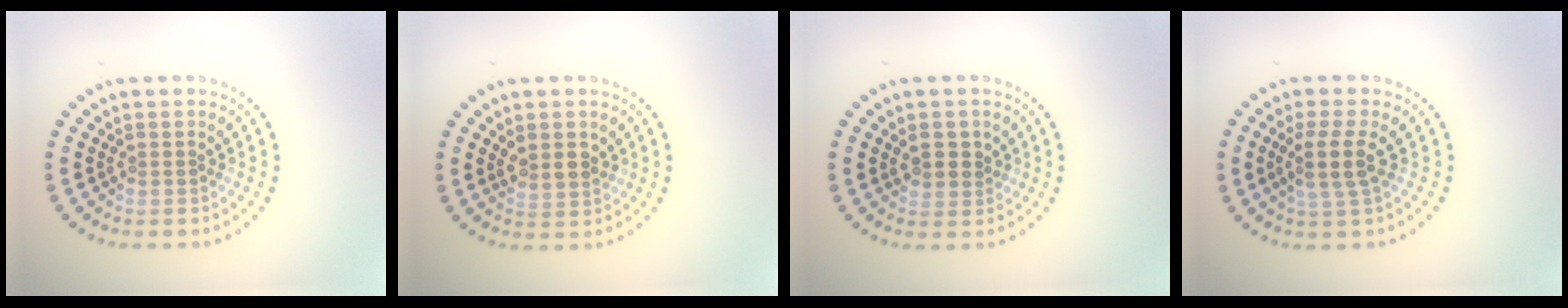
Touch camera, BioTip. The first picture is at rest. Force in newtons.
{"total": 2.1, "press": 1.9, "slide": 0.9}
{"total": 2.3, "press": 2.2, "slide": 0.7}
{"total": 2.7, "press": 2.3, "slide": 1.5}